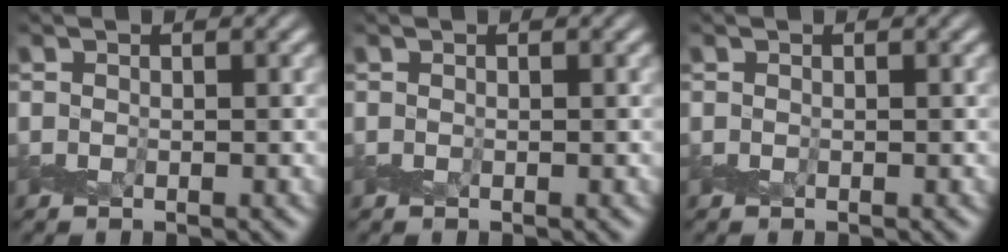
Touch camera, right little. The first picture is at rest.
{"total": 0.0}
{"total": 0.0}